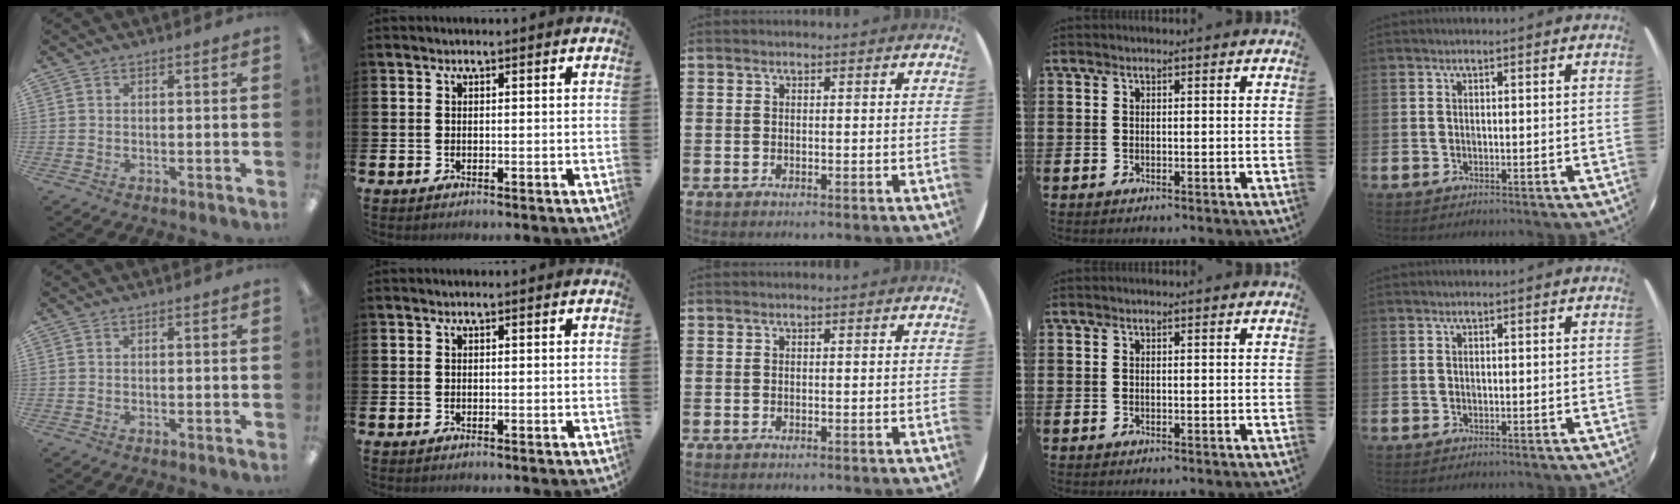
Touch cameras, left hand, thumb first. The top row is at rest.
{}